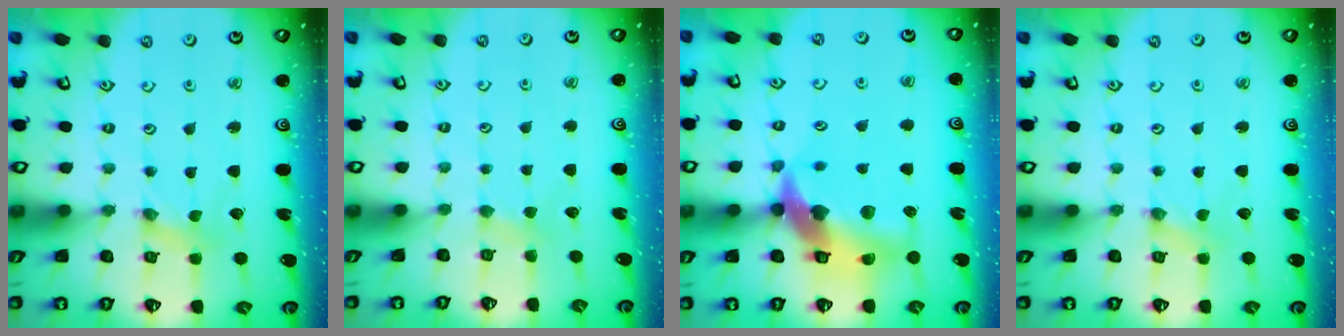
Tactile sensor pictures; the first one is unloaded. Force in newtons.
{"total": 1.9, "press": 1.9, "slide": 0.4}
{"total": 17.4, "press": 17.2, "slide": 2.4}
{"total": 0.0}